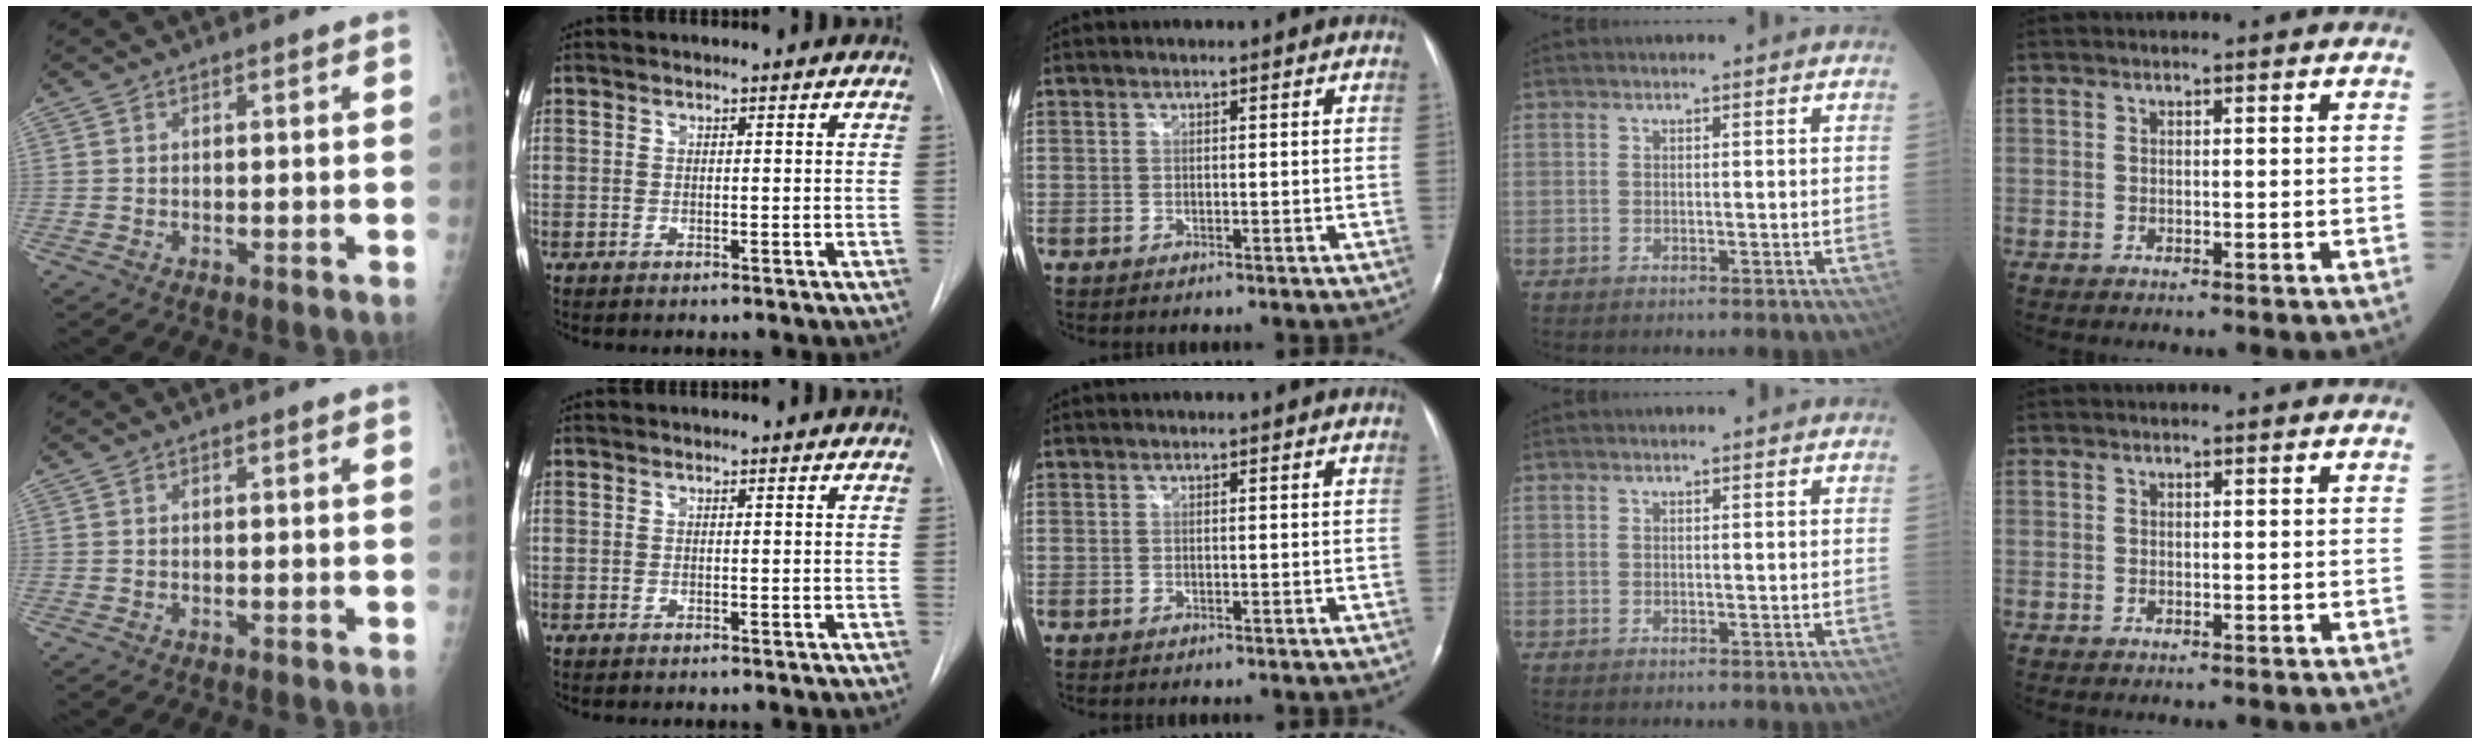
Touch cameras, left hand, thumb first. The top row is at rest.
{}